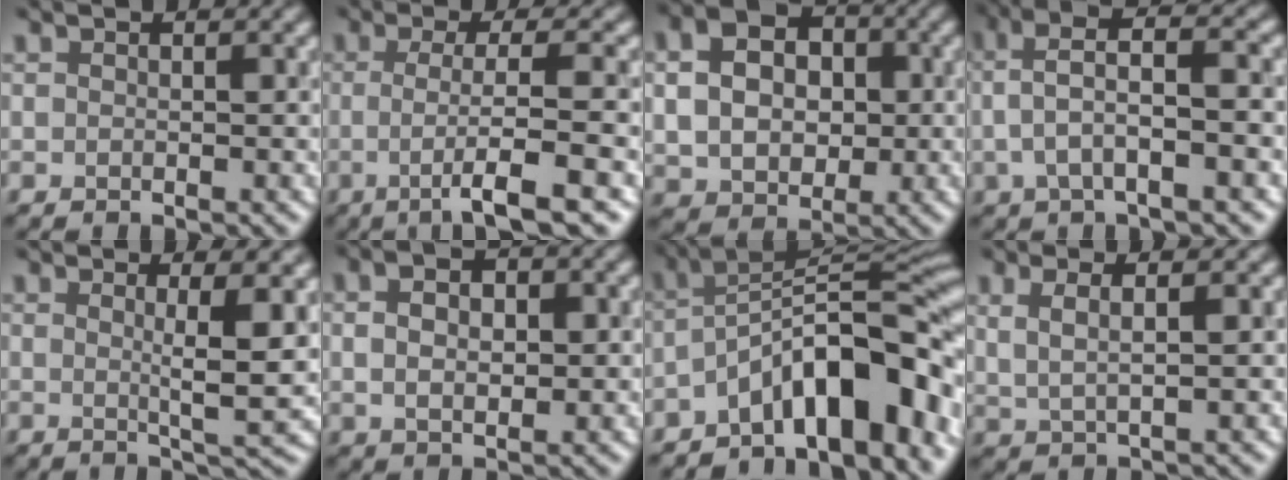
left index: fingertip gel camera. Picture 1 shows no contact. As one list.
[{"total": 5.7, "force": [-1.2, 0.9, 5.5], "torque": [-0.086, -0.003, -0.023]}, {"total": 7.5, "force": [1.0, 5.7, 4.8], "torque": [-0.101, 0.011, 0.014]}, {"total": 5.3, "force": [0.4, 1.4, 5.1], "torque": [-0.098, 0.020, 0.001]}, {"total": 4.8, "force": [0.8, 0.7, 4.7], "torque": [-0.067, -0.002, 0.014]}, {"total": 4.5, "force": [0.8, 2.6, 3.6], "torque": [-0.058, 0.014, 0.008]}, {"total": 11.9, "force": [-5.5, 4.1, 9.8], "torque": [-0.132, 0.019, -0.095]}, {"total": 3.2, "force": [1.6, 1.3, 2.5], "torque": [-0.038, 0.003, 0.018]}]